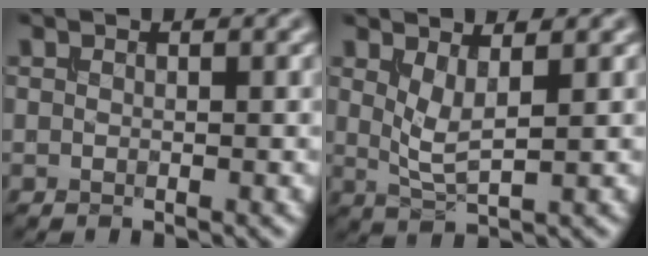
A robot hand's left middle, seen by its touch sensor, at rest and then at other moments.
{"total": 2.5, "force": [1.1, 0.6, 2.1], "torque": [-0.049, -0.010, 0.027]}